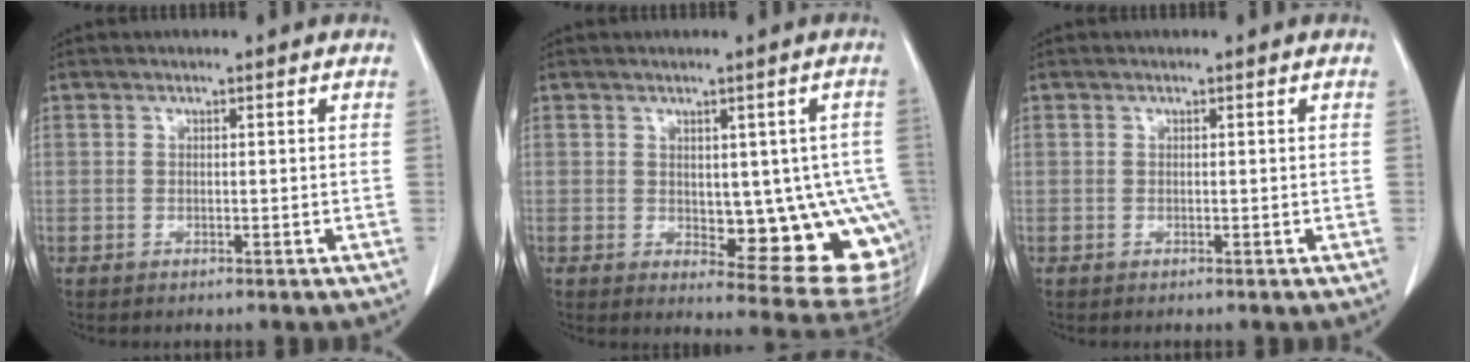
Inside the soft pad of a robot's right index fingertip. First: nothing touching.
{"total": 12.9, "force": [-1.4, 5.3, 11.6], "torque": [-0.097, 0.002, -0.001]}
{"total": 0.0}